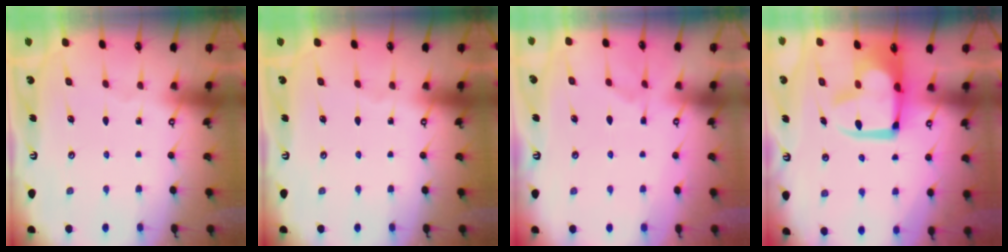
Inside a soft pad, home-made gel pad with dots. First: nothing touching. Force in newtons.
{"total": 0.0}
{"total": 2.2, "press": 1.8, "slide": 1.3}
{"total": 10.6, "press": 10.5, "slide": 1.2}